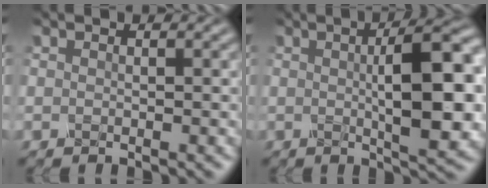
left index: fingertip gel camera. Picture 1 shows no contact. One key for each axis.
{"total": 9.8, "fx": 0.9, "fy": 2.6, "fz": 9.4, "tx": -0.118, "ty": 0.008, "tz": 0.012}